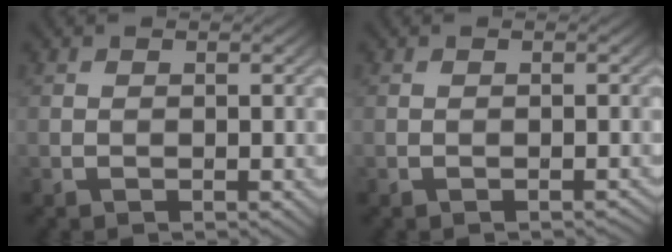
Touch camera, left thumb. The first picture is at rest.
{"total": 0.5, "force": [-0.5, 0.1, 0.0], "torque": [0.007, -0.002, -0.009]}